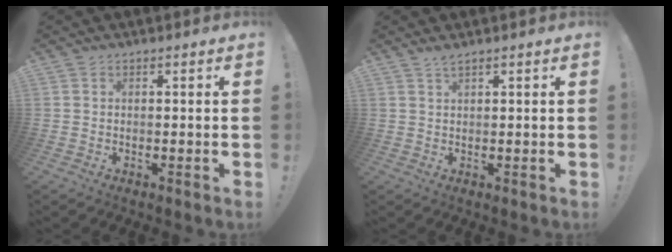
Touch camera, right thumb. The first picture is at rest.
{"total": 1.6, "force": [1.3, -0.1, 0.8], "torque": [-0.012, -0.006, 0.023]}